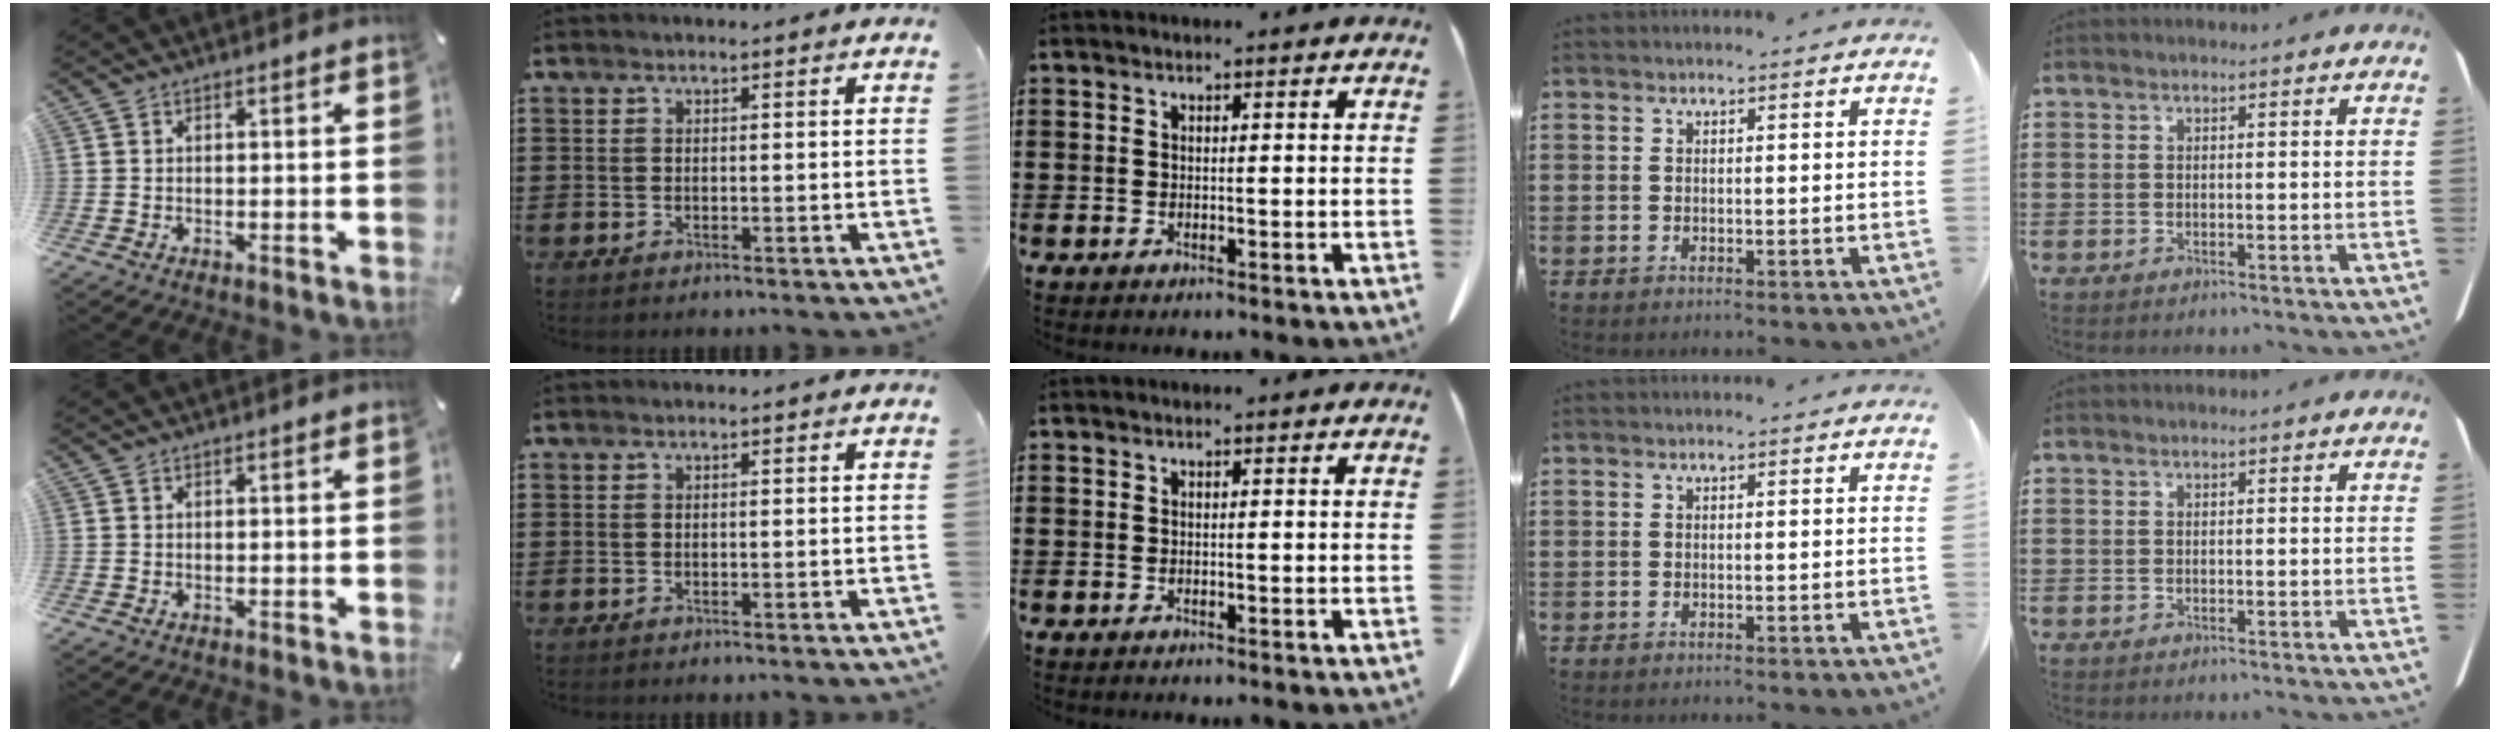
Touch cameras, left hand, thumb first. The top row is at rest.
{}